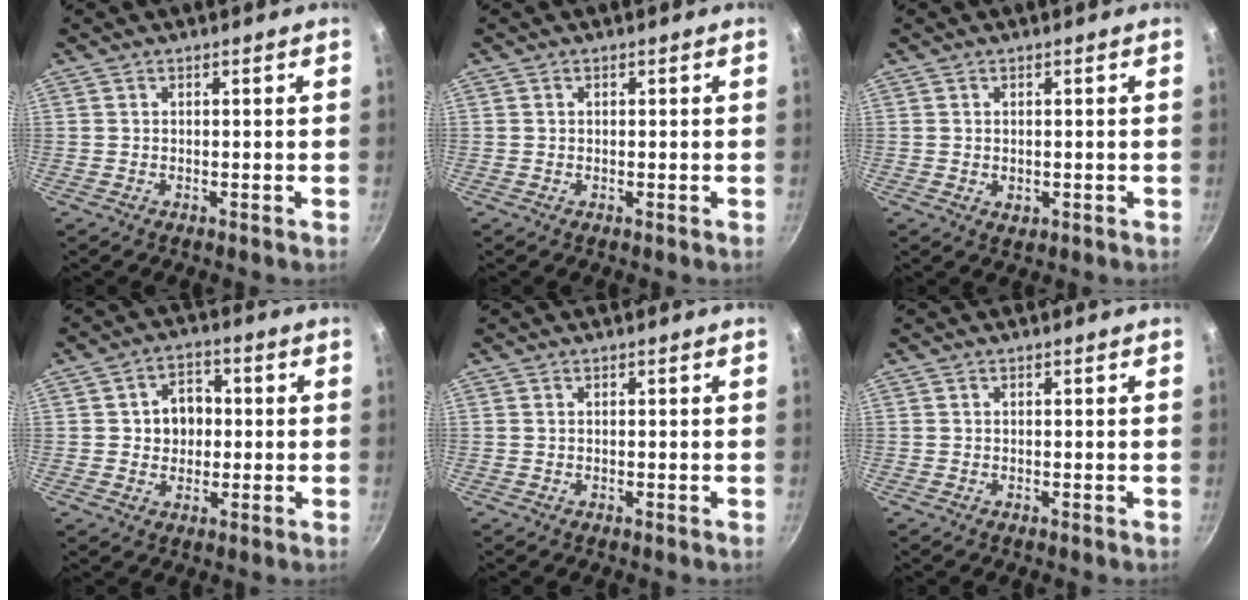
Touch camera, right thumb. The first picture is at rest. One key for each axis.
{"total": 0.0}
{"total": 1.5, "fx": -0.1, "fy": 1.2, "fz": 0.9, "tx": -0.014, "ty": -0.002, "tz": 0.000}
{"total": 6.9, "fx": 0.4, "fy": 5.7, "fz": 3.9, "tx": -0.023, "ty": 0.009, "tz": 0.000}
{"total": 0.0}
{"total": 0.0}